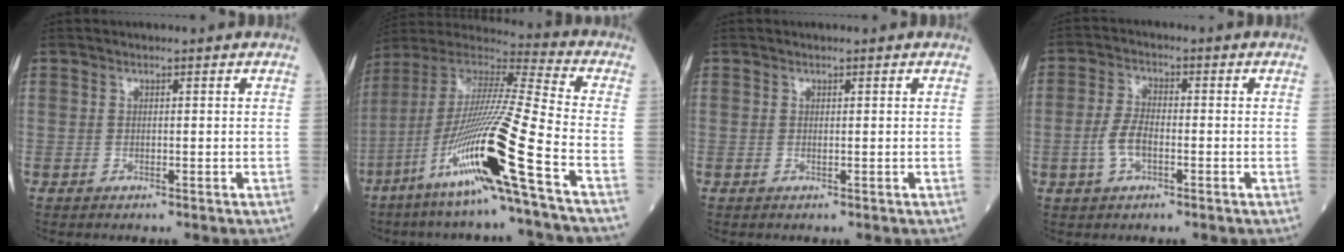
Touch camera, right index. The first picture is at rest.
{"total": 20.8, "force": [-9.3, -0.9, 18.6], "torque": [-0.390, -0.041, -0.185]}
{"total": 0.0}
{"total": 4.9, "force": [-1.4, 2.5, 3.9], "torque": [-0.091, 0.008, -0.027]}